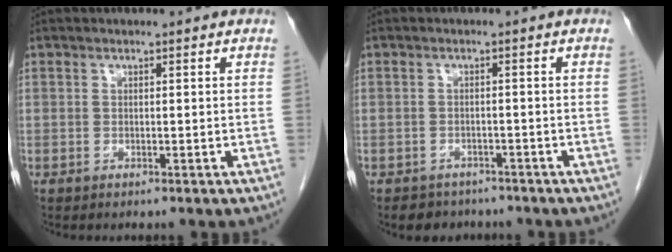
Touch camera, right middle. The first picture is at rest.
{"total": 4.1, "force": [-3.3, 2.3, 0.3], "torque": [-0.009, 0.006, -0.045]}